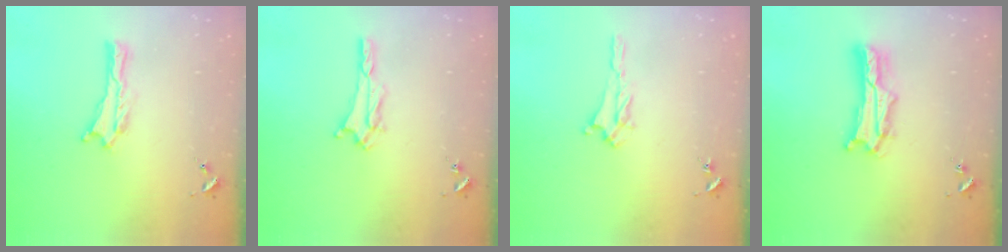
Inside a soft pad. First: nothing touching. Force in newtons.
{"total": 2.4, "press": 2.4, "slide": 0.4}
{"total": 2.0, "press": 2.0, "slide": 0.5}
{"total": 5.0, "press": 5.0, "slide": 0.6}